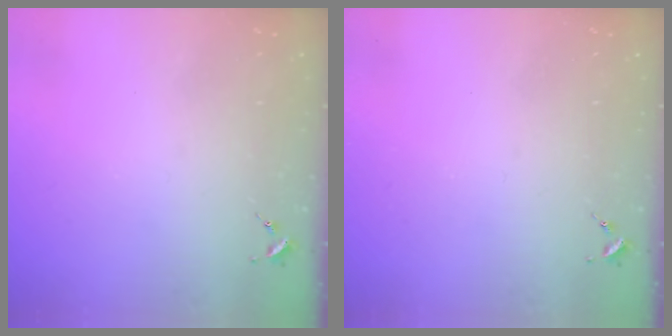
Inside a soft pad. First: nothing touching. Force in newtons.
{"total": 0.0}